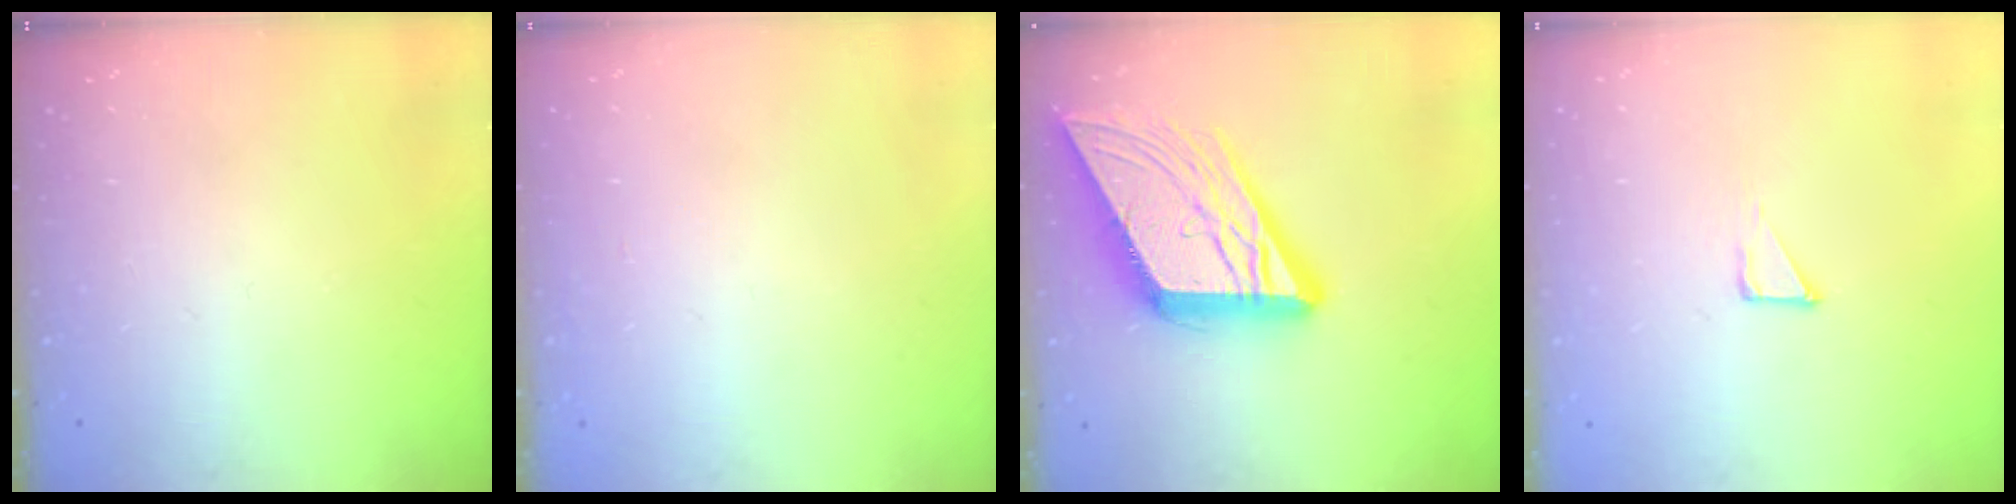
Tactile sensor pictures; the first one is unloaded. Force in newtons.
{"total": 0.9, "press": 0.9, "slide": 0.0}
{"total": 18.7, "press": 18.6, "slide": 2.1}
{"total": 2.3, "press": 2.3, "slide": 0.1}